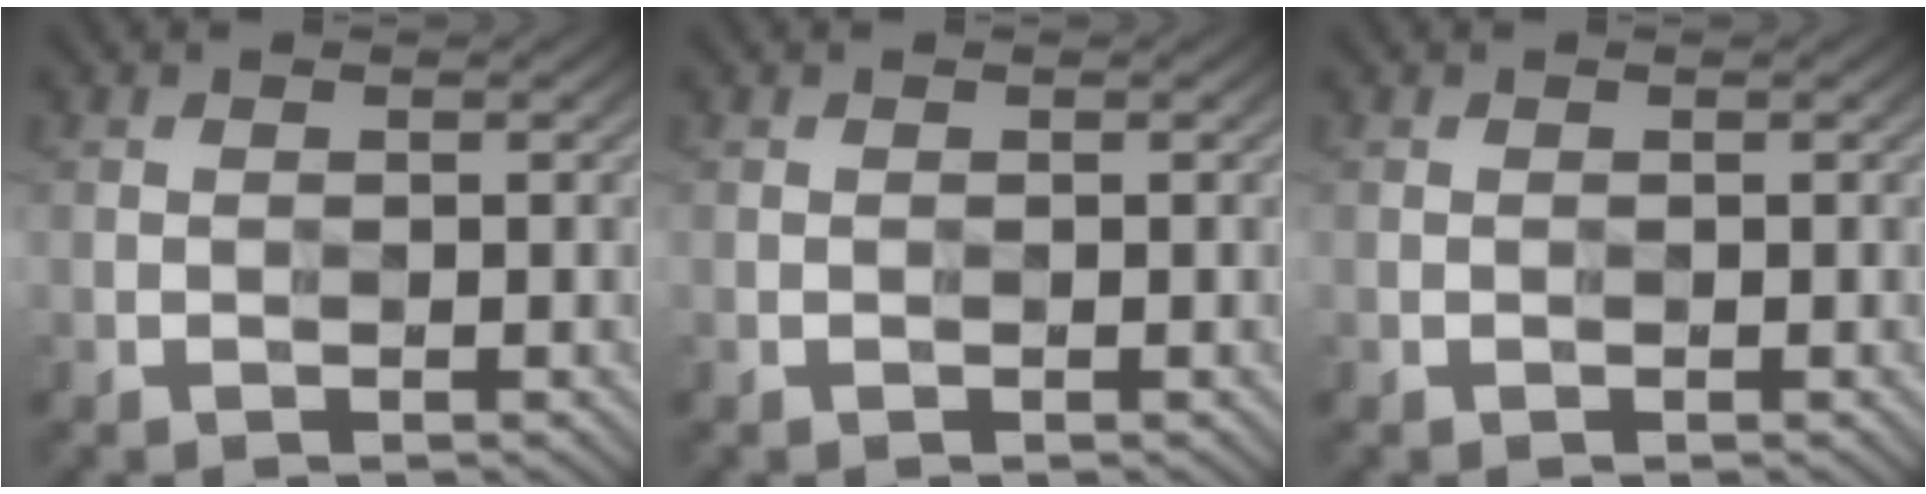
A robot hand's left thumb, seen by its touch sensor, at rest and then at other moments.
{"total": 0.0}
{"total": 0.0}